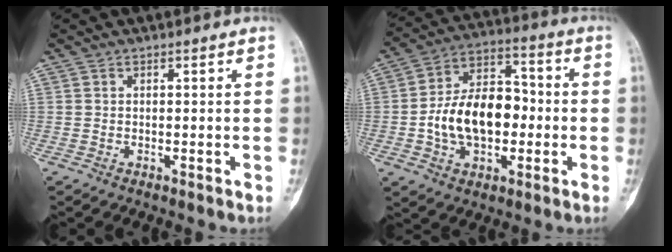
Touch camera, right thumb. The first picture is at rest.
{"total": 15.9, "force": [-2.0, 10.2, 12.0], "torque": [-0.186, 0.038, -0.033]}